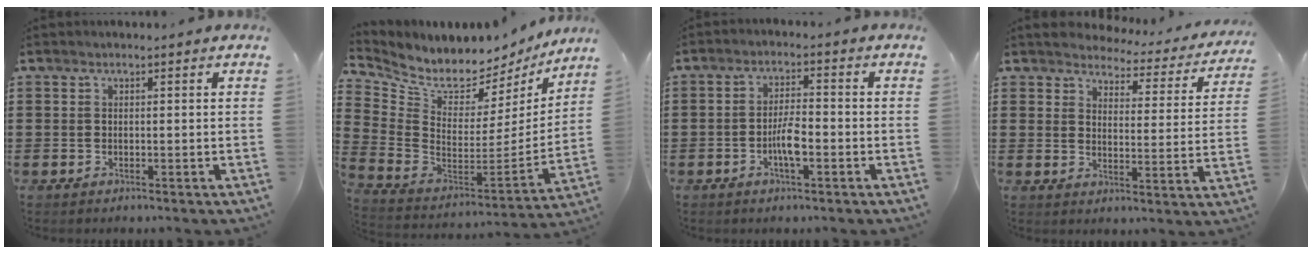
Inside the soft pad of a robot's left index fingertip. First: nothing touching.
{"total": 5.8, "force": [5.4, 2.1, 0.9], "torque": [-0.052, -0.060, 0.089]}
{"total": 4.7, "force": [-1.5, 1.2, 4.3], "torque": [-0.087, 0.004, -0.031]}
{"total": 3.4, "force": [3.3, 0.5, 0.1], "torque": [-0.019, -0.031, 0.051]}